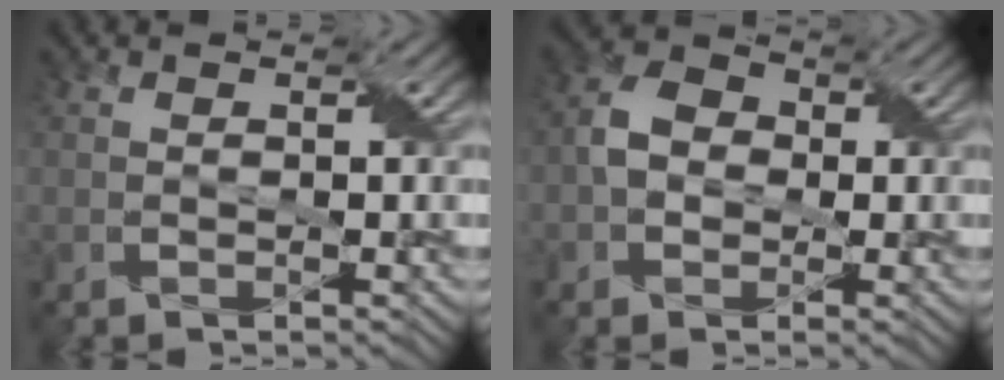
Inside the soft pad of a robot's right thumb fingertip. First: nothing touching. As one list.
[{"total": 4.3, "force": [-0.4, 3.6, 2.2], "torque": [-0.049, 0.009, -0.017]}]